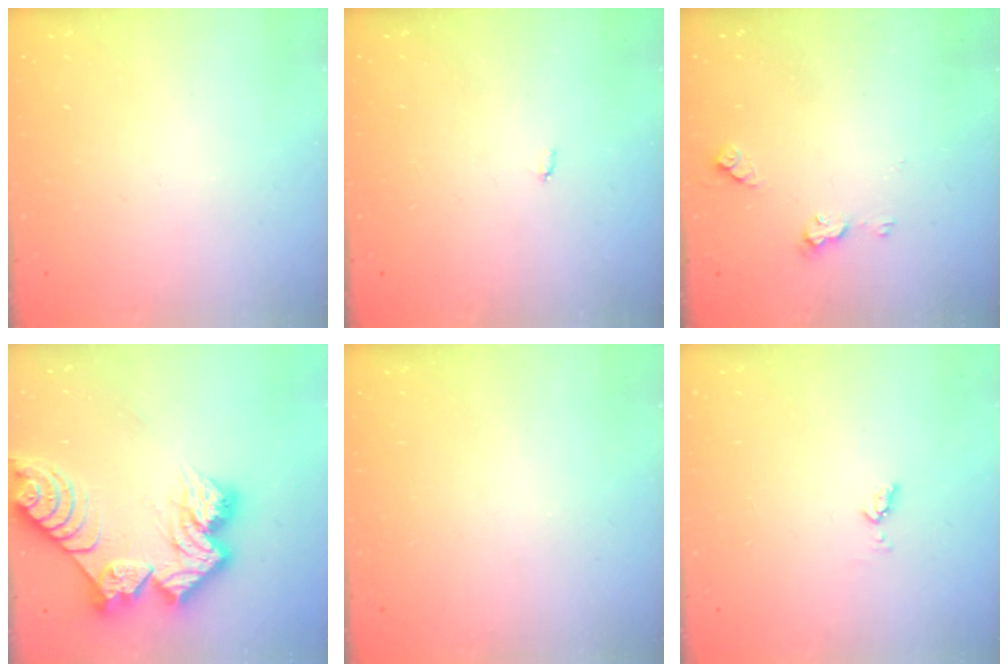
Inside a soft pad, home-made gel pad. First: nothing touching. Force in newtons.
{"total": 2.1, "press": 2.1, "slide": 0.4}
{"total": 5.1, "press": 5.0, "slide": 0.6}
{"total": 19.0, "press": 18.9, "slide": 1.9}
{"total": 0.0}
{"total": 3.3, "press": 3.2, "slide": 0.7}